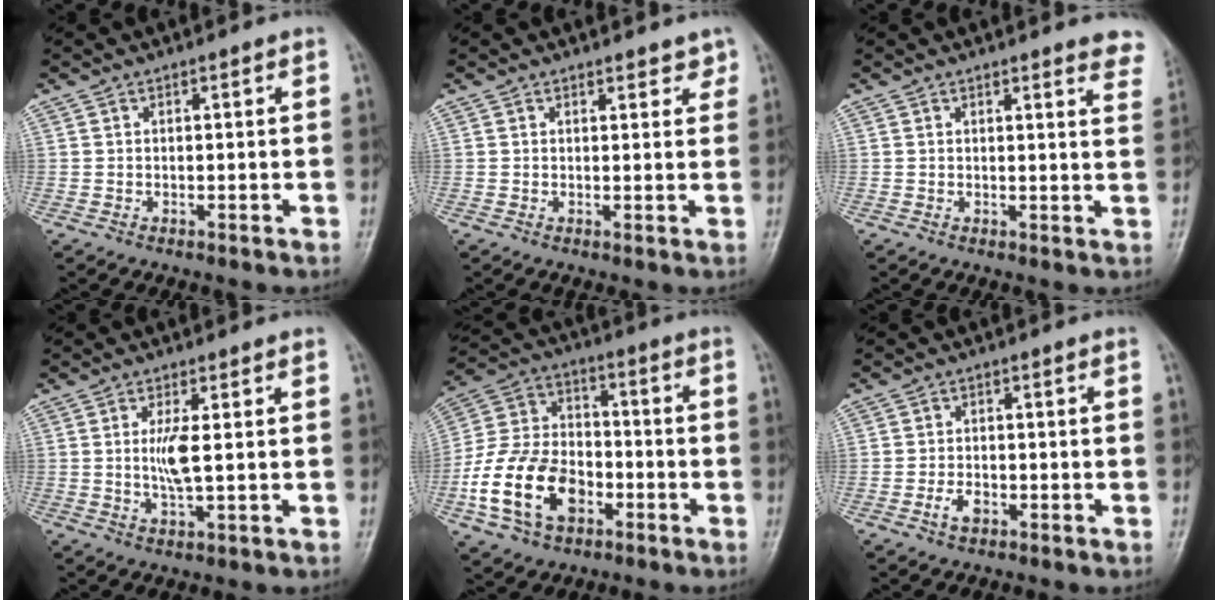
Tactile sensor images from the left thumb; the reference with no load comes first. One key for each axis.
{"total": 2.5, "fx": 2.0, "fy": 1.2, "fz": 0.9, "tx": 0.010, "ty": -0.010, "tz": 0.020}
{"total": 6.0, "fx": 5.4, "fy": 1.2, "fz": 2.3, "tx": -0.001, "ty": -0.028, "tz": 0.037}
{"total": 4.8, "fx": 0.5, "fy": 0.9, "fz": 4.7, "tx": -0.103, "ty": -0.011, "tz": 0.009}
{"total": 17.4, "fx": -6.4, "fy": 11.8, "fz": 11.0, "tx": -0.193, "ty": 0.042, "tz": -0.117}
{"total": 2.9, "fx": -1.3, "fy": 1.9, "fz": 1.8, "tx": -0.034, "ty": 0.011, "tz": -0.023}